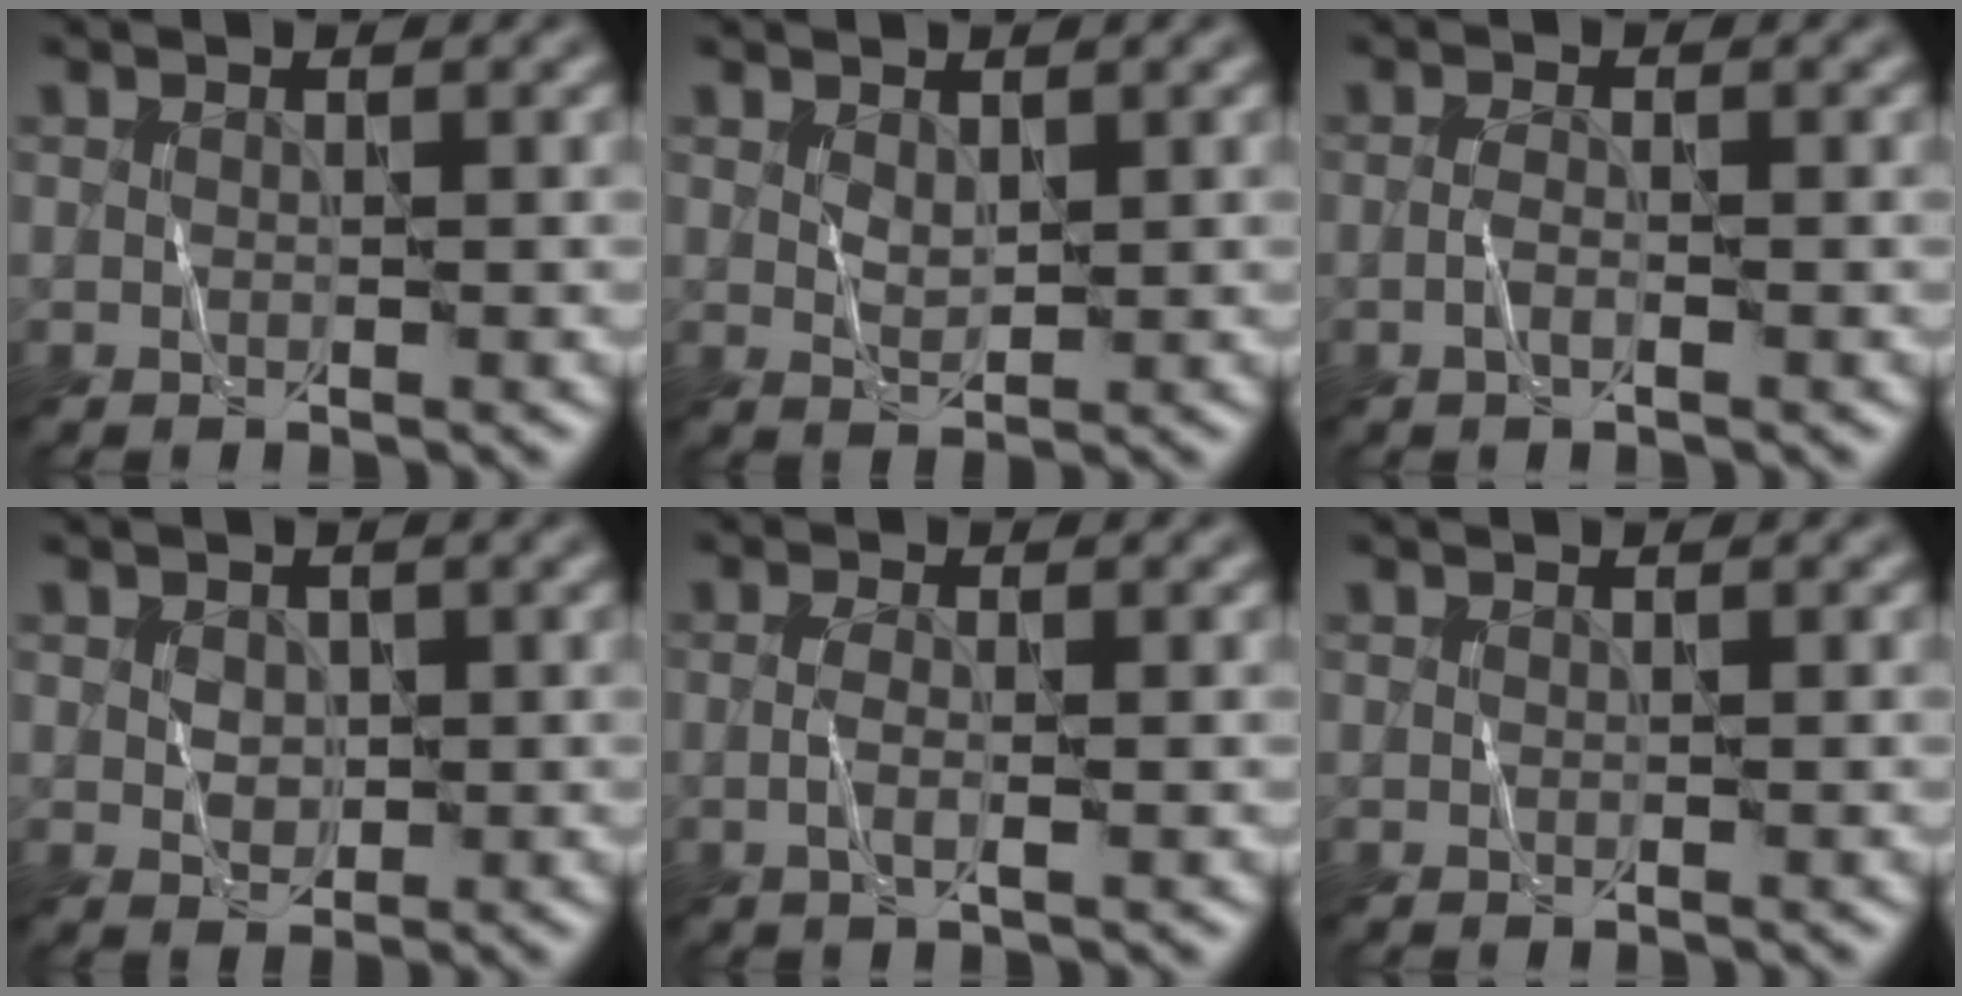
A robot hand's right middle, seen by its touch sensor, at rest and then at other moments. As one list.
[{"total": 1.2, "force": [0.9, 0.5, 0.6], "torque": [-0.012, 0.003, 0.022]}, {"total": 0.8, "force": [-0.3, 0.3, 0.7], "torque": [-0.015, 0.005, -0.009]}, {"total": 1.3, "force": [0.5, 1.1, 0.4], "torque": [-0.006, 0.003, 0.013]}, {"total": 1.3, "force": [-0.1, 0.4, 1.3], "torque": [-0.030, 0.003, -0.006]}, {"total": 0.0}]